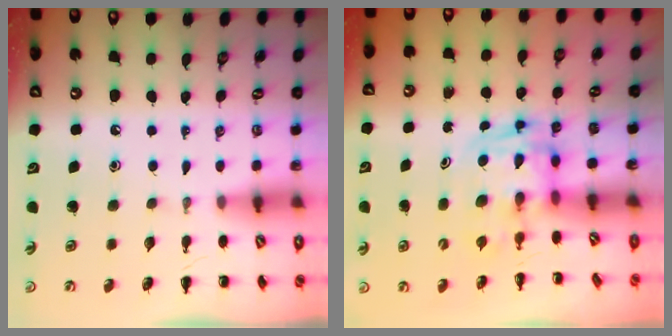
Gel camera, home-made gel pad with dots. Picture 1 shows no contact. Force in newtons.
{"total": 2.9, "press": 2.9, "slide": 0.5}